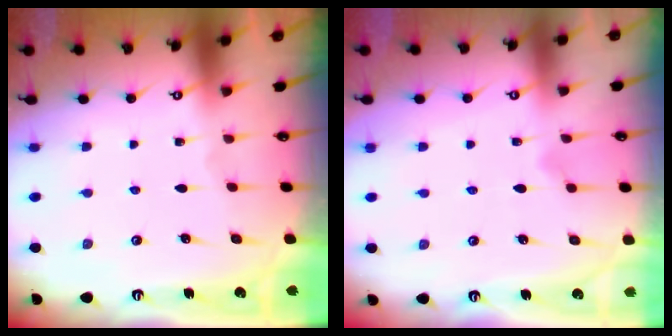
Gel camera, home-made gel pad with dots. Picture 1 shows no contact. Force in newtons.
{"total": 6.4, "press": 6.4, "slide": 0.5}